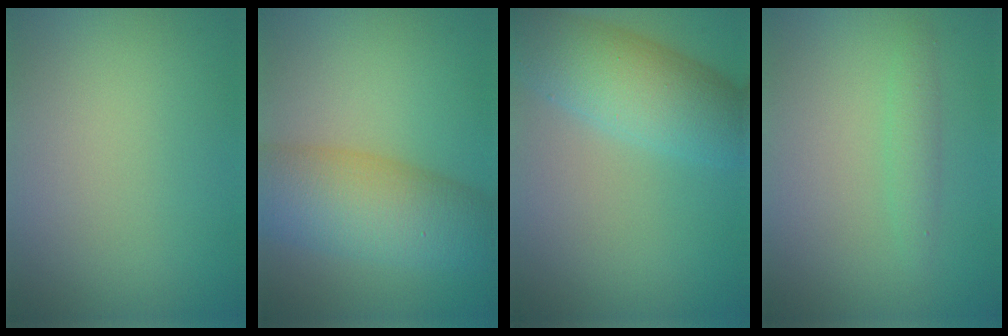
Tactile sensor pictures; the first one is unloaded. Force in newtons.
{"total": 8.9, "press": 8.9, "slide": 0.1}
{"total": 7.3, "press": 7.3, "slide": 0.3}
{"total": 1.5, "press": 1.4, "slide": 0.1}